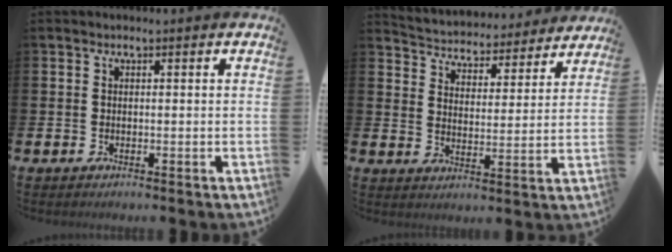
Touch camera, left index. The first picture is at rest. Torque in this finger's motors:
{"motor_torque": [1.07, -1.07, 0.26, 0.10]}